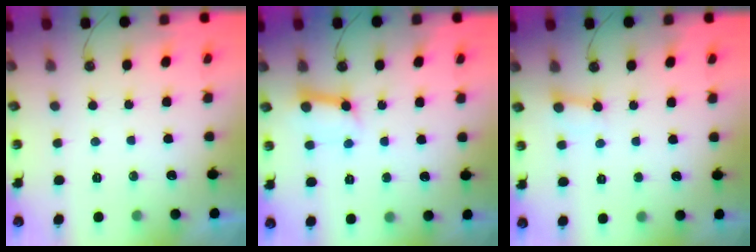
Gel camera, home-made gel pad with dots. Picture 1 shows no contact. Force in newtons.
{"total": 8.2, "press": 8.1, "slide": 0.9}
{"total": 2.7, "press": 2.7, "slide": 0.1}